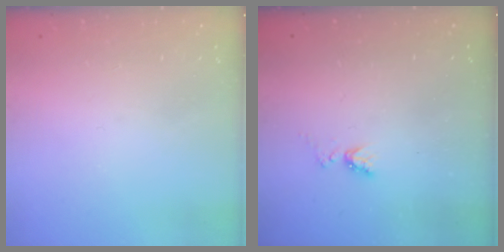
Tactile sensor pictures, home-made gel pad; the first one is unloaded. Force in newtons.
{"total": 4.4, "press": 4.4, "slide": 0.6}